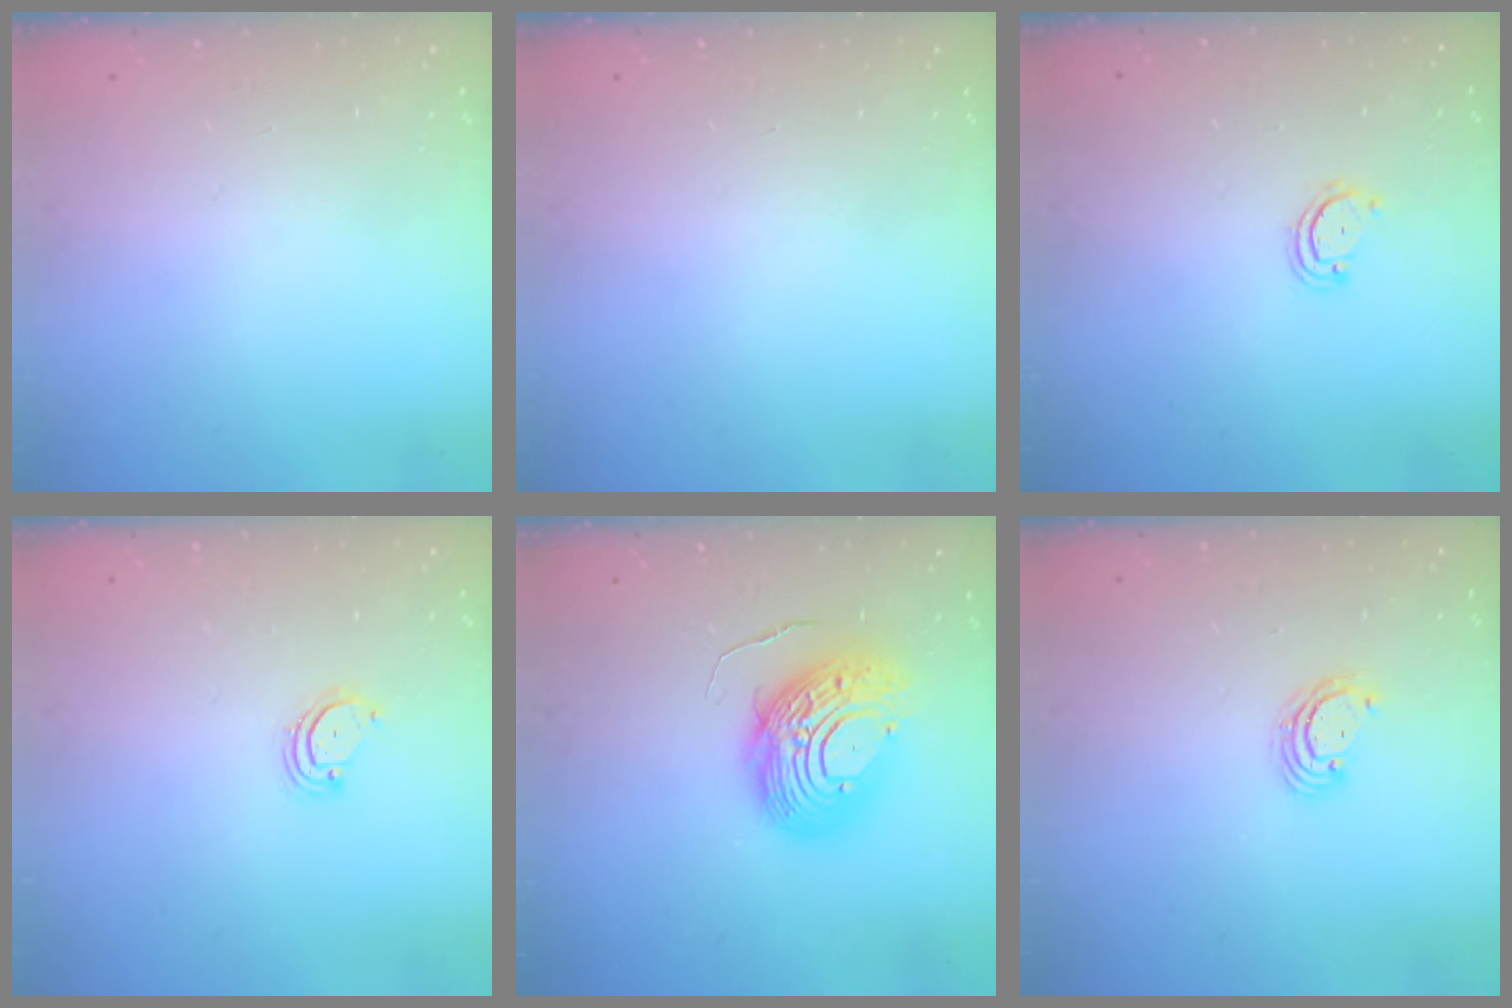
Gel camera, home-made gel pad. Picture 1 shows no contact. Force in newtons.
{"total": 0.0}
{"total": 2.6, "press": 2.6, "slide": 0.3}
{"total": 3.0, "press": 3.0, "slide": 0.4}
{"total": 13.4, "press": 13.4, "slide": 1.2}
{"total": 3.6, "press": 3.6, "slide": 0.2}